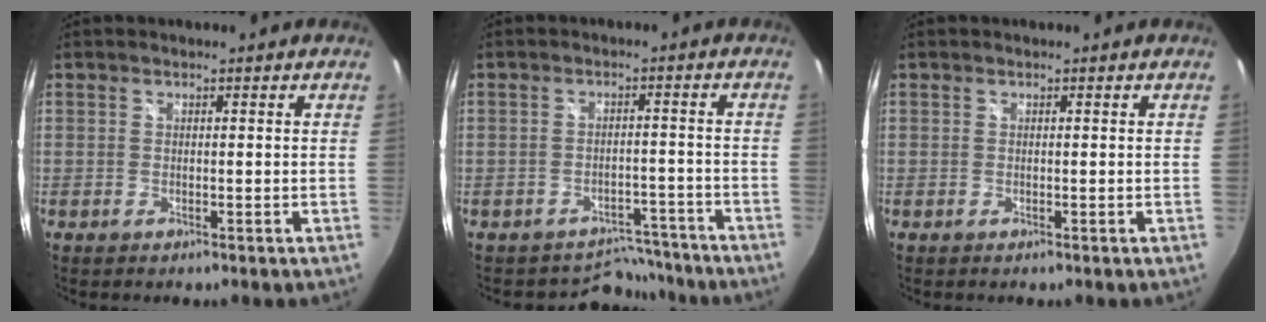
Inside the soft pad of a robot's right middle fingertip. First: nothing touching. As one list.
[{"total": 5.8, "force": [-5.2, 2.3, -1.1], "torque": [0.021, 0.025, -0.072]}, {"total": 0.0}]